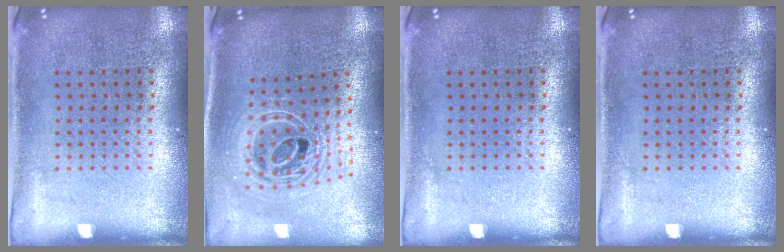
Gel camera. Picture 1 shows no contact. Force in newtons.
{"total": 2.4, "press": 1.8, "slide": 1.7}
{"total": 0.0}
{"total": 0.0}